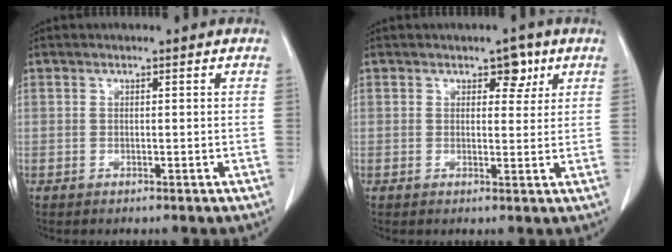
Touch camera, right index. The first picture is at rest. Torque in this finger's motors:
{"motor_torque": [-0.15, 0.13, 0.01, 0.00]}